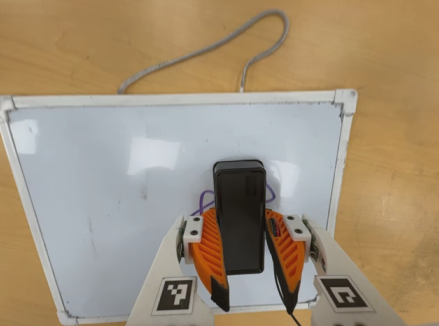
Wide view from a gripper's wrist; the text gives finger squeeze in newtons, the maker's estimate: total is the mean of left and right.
{"total": 13.6, "left": 13.2, "right": 14.0}